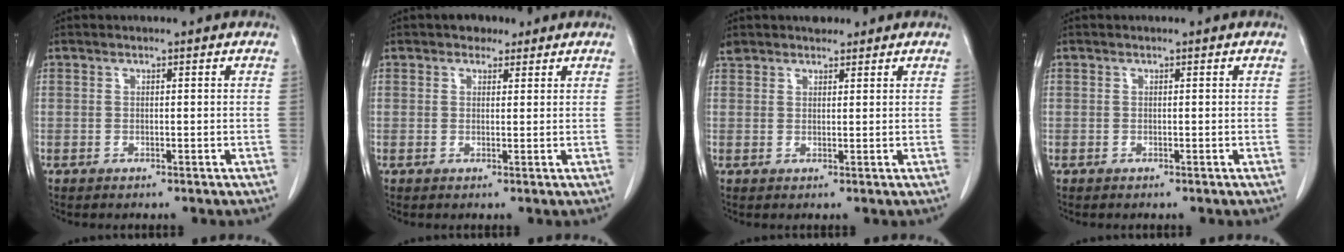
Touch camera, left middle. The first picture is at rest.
{"total": 2.2, "force": [1.6, 1.5, 0.6], "torque": [-0.011, 0.009, 0.023]}
{"total": 3.2, "force": [2.8, 1.5, 0.5], "torque": [-0.011, 0.014, 0.048]}
{"total": 0.0}